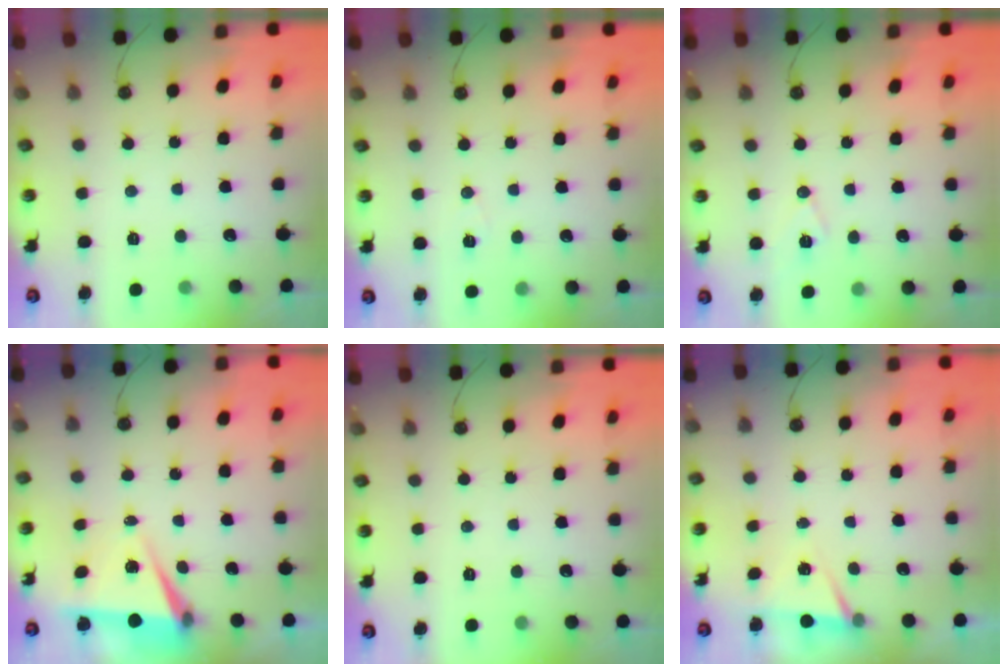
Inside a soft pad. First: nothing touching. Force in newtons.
{"total": 4.7, "press": 3.8, "slide": 2.8}
{"total": 6.5, "press": 5.3, "slide": 3.8}
{"total": 6.9, "press": 5.4, "slide": 4.3}
{"total": 4.1, "press": 0.3, "slide": 4.1}
{"total": 4.8, "press": 1.7, "slide": 4.5}